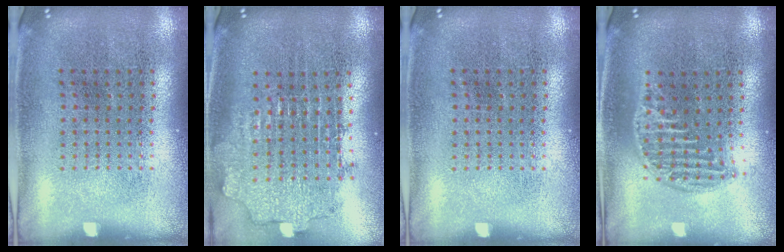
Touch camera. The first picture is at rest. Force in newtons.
{"total": 2.0, "press": 1.5, "slide": 1.3}
{"total": 0.0}
{"total": 1.3, "press": 1.1, "slide": 0.6}